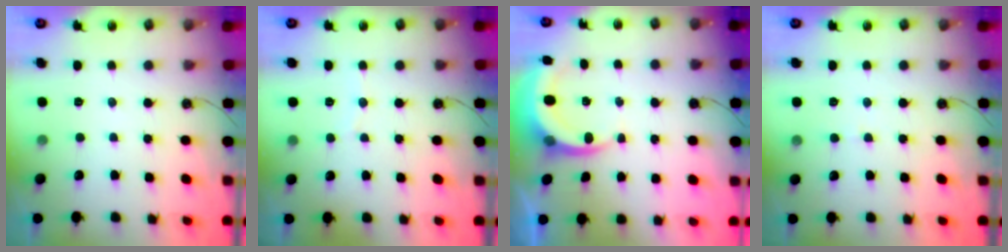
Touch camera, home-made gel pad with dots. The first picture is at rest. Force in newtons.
{"total": 4.5, "press": 4.2, "slide": 1.6}
{"total": 6.8, "press": 6.8, "slide": 0.6}
{"total": 4.2, "press": 4.1, "slide": 0.4}